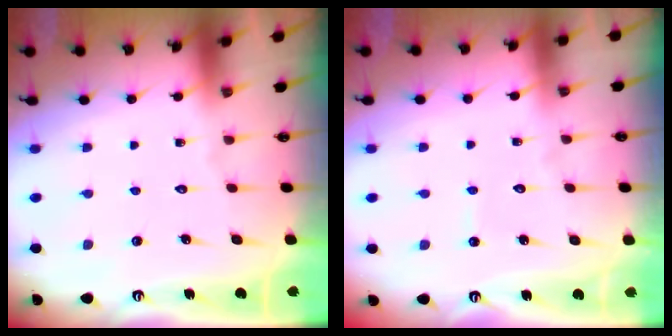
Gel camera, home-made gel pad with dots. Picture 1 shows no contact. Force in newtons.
{"total": 2.5, "press": 2.5, "slide": 0.2}